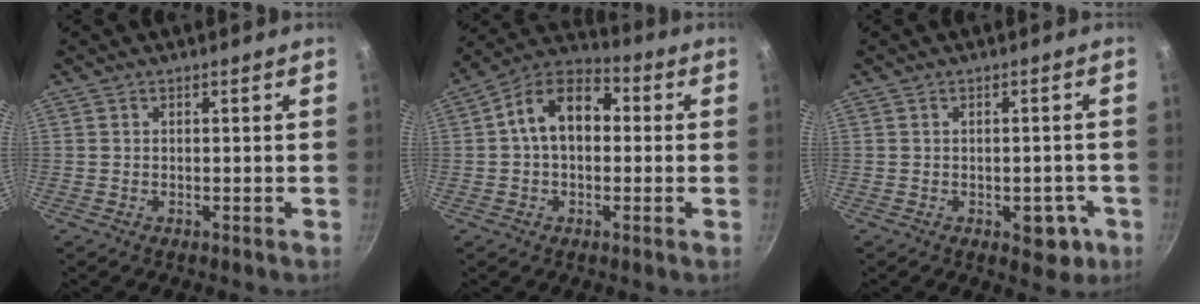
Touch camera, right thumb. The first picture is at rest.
{"total": 12.4, "force": [1.2, 8.4, 9.1], "torque": [-0.112, 0.036, -0.002]}
{"total": 5.4, "force": [-2.0, 3.2, 3.9], "torque": [-0.022, 0.010, -0.018]}